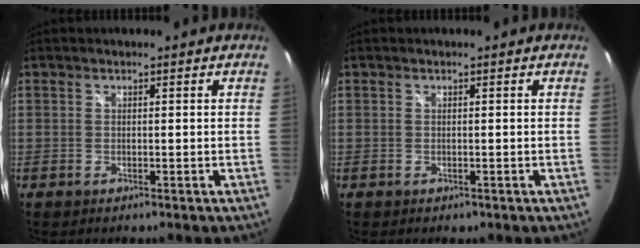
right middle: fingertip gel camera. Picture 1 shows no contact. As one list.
[{"total": 0.0}]